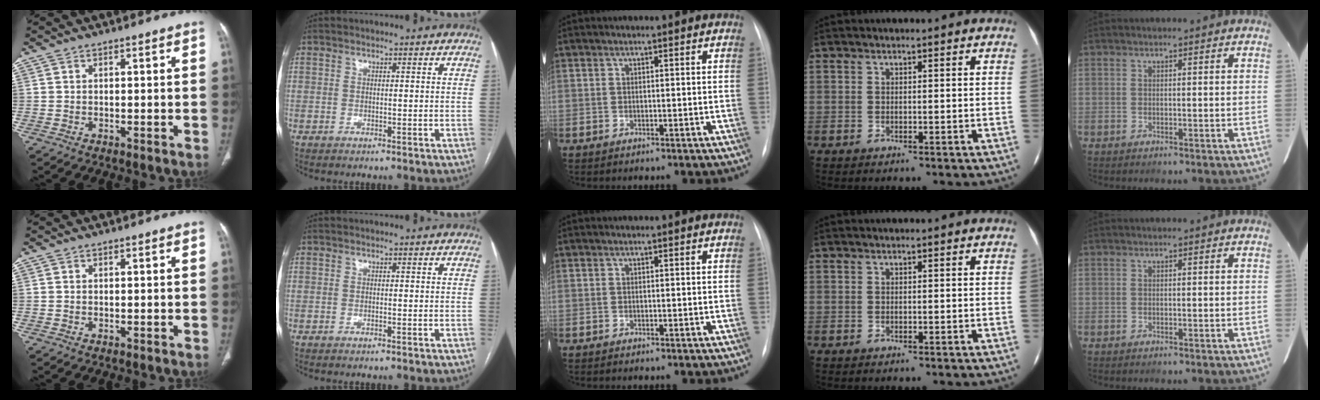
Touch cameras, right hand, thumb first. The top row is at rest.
{}